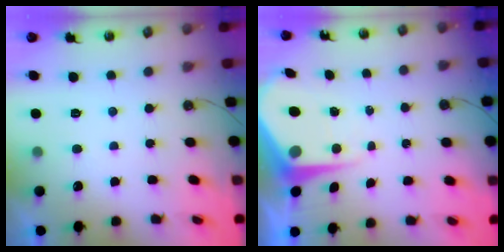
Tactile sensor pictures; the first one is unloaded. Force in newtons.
{"total": 7.2, "press": 7.2, "slide": 0.6}